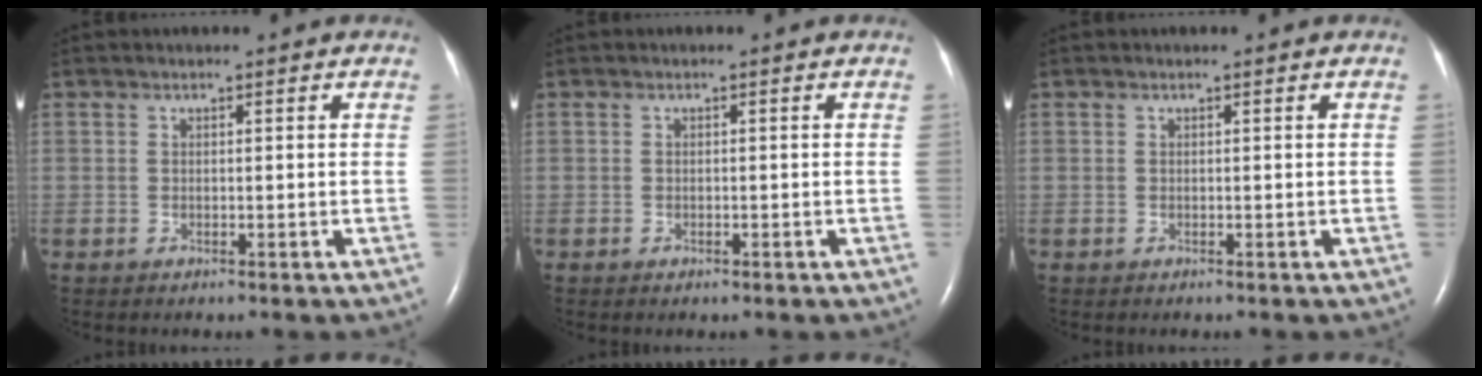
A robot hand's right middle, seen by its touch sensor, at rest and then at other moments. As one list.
[{"total": 0.6, "force": [-0.3, 0.3, 0.3], "torque": [-0.005, 0.001, -0.002]}, {"total": 0.0}]